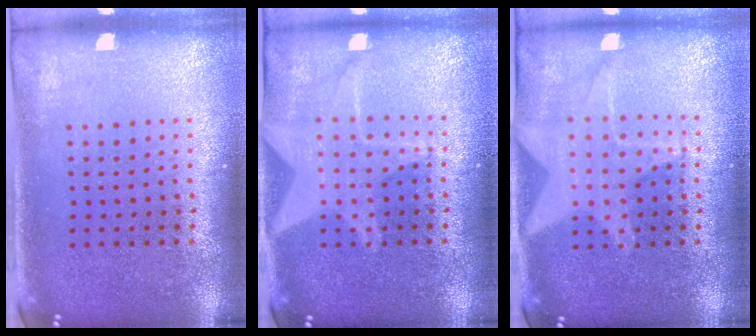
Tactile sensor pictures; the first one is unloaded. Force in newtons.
{"total": 2.8, "press": 2.8, "slide": 0.3}
{"total": 1.0, "press": 1.0, "slide": 0.2}